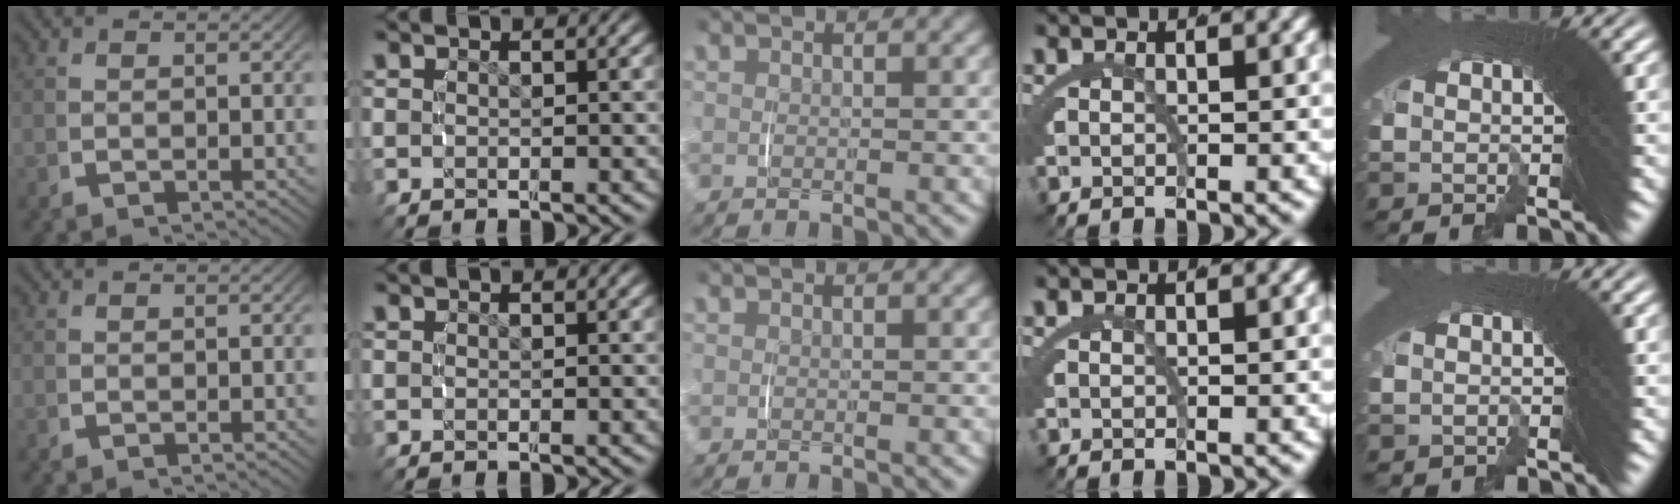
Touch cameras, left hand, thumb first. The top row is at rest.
{"little": {"total": 0.8, "force": [-0.7, 0.2, -0.3], "torque": [0.003, -0.007, -0.007]}}